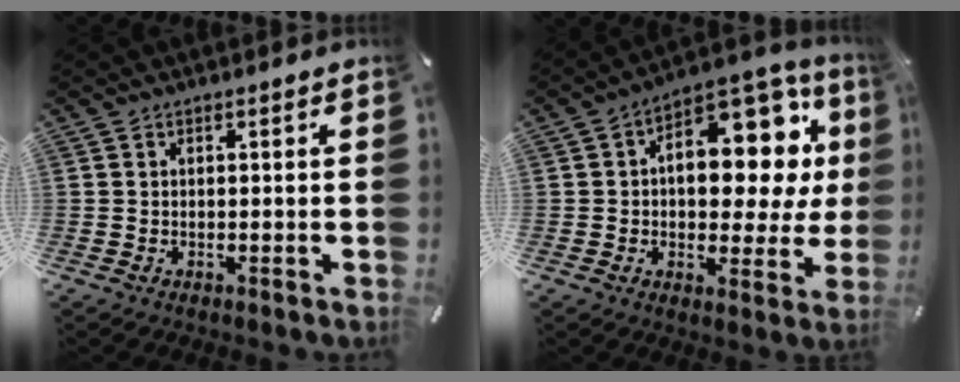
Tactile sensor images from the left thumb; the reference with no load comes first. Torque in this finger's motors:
{"motor_torque": [2.53, 2.48, 1.22, -0.40, 0.16]}